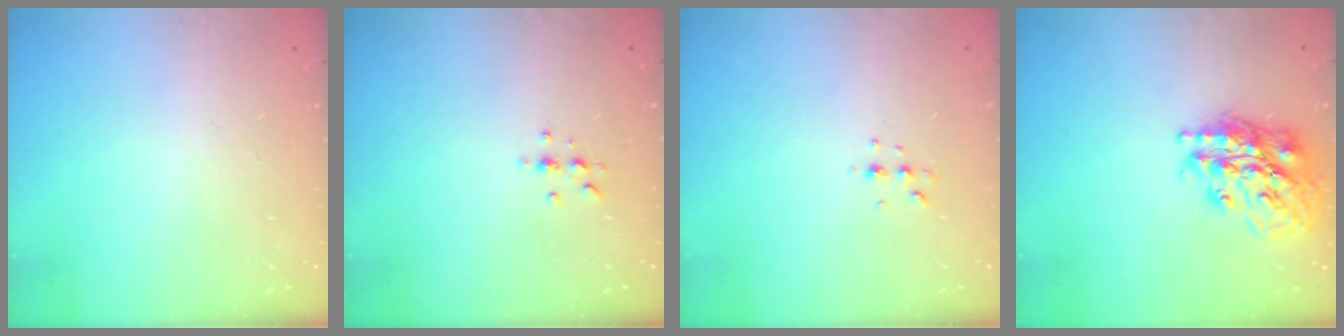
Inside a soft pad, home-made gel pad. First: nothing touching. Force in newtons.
{"total": 3.8, "press": 3.7, "slide": 0.4}
{"total": 3.7, "press": 3.6, "slide": 0.7}
{"total": 19.9, "press": 19.8, "slide": 2.4}